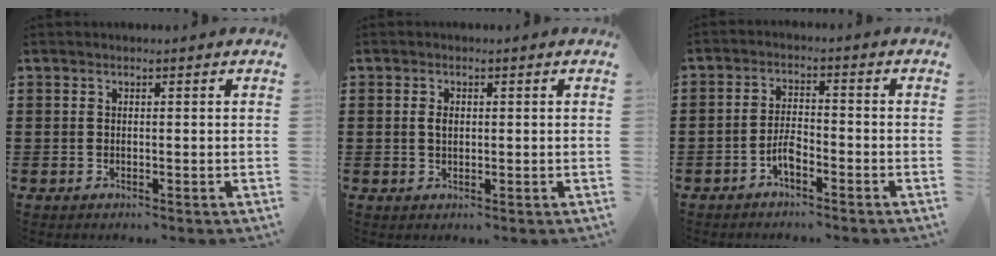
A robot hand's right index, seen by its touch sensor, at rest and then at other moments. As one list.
[{"total": 1.7, "force": [0.2, 1.0, 1.3], "torque": [-0.029, 0.006, 0.003]}, {"total": 3.4, "force": [-2.1, 1.1, 2.4], "torque": [-0.060, 0.000, -0.045]}]